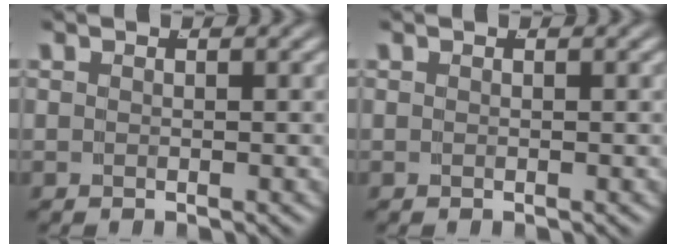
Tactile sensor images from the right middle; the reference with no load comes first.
{"total": 0.0}